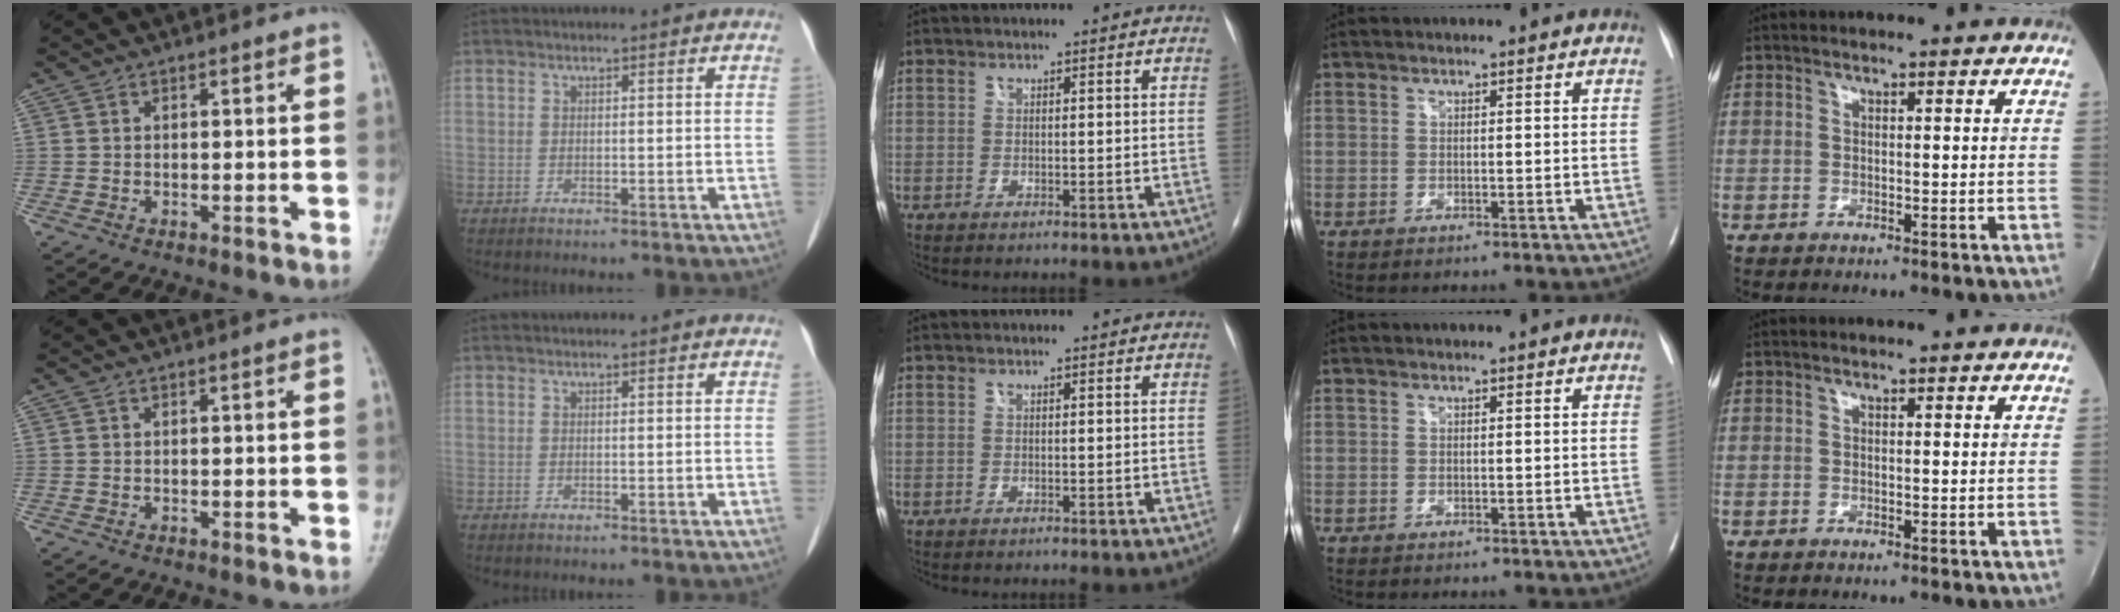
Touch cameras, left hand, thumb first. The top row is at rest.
{}